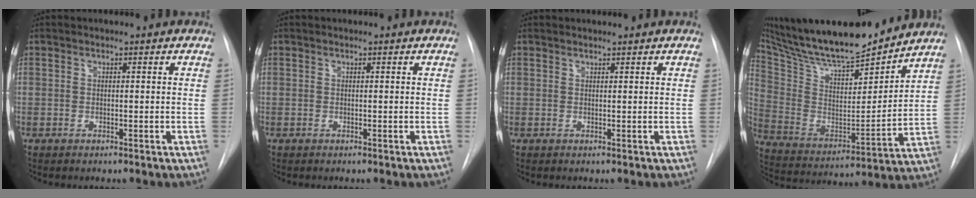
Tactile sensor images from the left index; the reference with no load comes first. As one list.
[{"total": 0.0}, {"total": 1.2, "force": [1.2, 0.0, 0.2], "torque": [-0.004, 0.015, 0.023]}, {"total": 22.5, "force": [20.2, 3.4, 9.3], "torque": [-0.178, -0.010, 0.336]}]